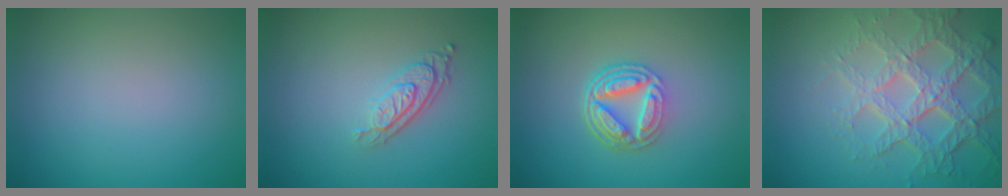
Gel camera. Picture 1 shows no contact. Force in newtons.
{"total": 3.0, "press": 2.2, "slide": 2.0}
{"total": 5.2, "press": 3.8, "slide": 3.5}
{"total": 7.4, "press": 5.3, "slide": 5.2}